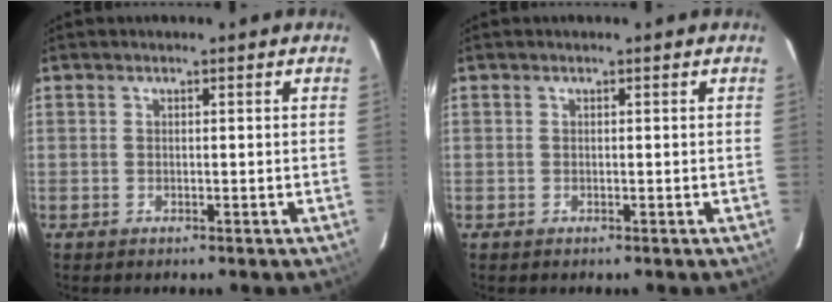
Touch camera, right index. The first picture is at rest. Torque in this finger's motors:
{"motor_torque": [0.00, 0.00, 0.00, 0.01]}